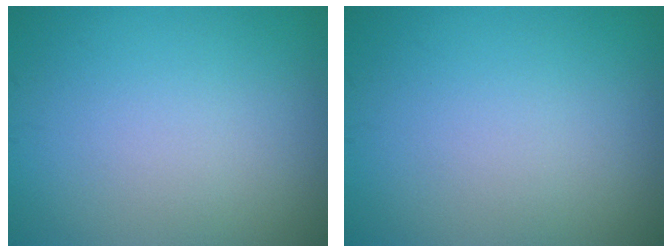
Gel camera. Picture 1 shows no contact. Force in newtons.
{"total": 0.0}